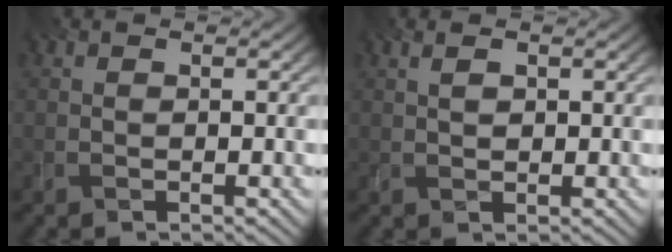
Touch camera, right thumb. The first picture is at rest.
{"total": 1.4, "force": [0.6, 0.8, 1.0], "torque": [-0.024, 0.000, 0.014]}